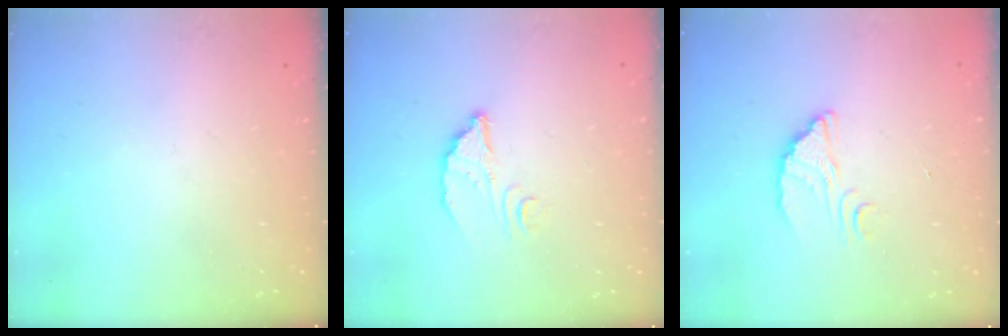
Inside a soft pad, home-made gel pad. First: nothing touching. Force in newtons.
{"total": 4.0, "press": 4.0, "slide": 0.2}
{"total": 2.9, "press": 2.9, "slide": 0.0}